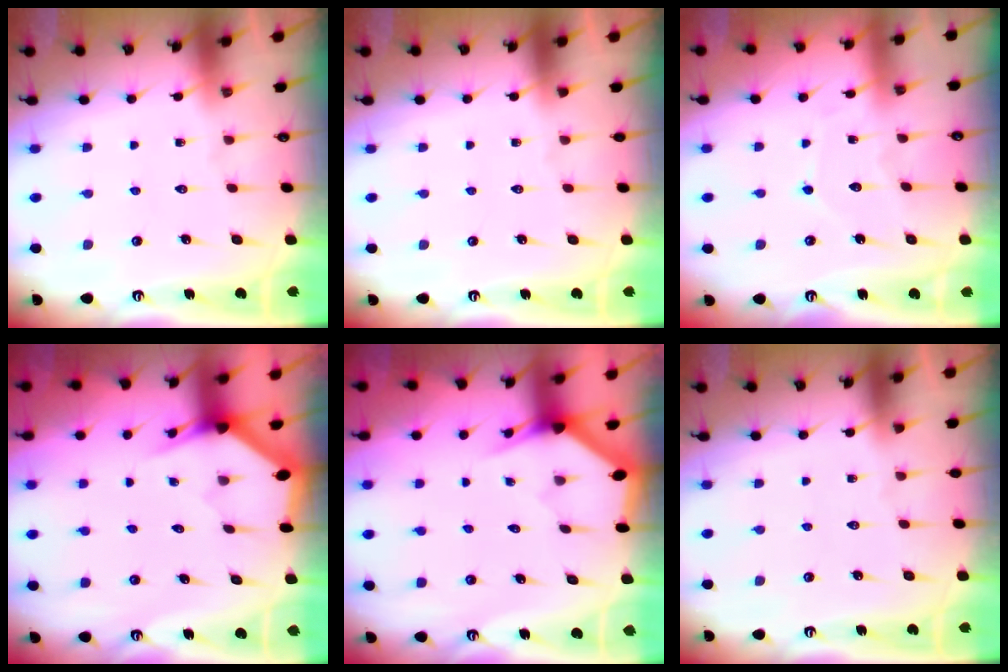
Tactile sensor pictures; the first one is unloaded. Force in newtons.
{"total": 0.0}
{"total": 4.0, "press": 4.0, "slide": 0.3}
{"total": 3.2, "press": 3.2, "slide": 0.1}
{"total": 2.9, "press": 2.9, "slide": 0.1}
{"total": 0.0}